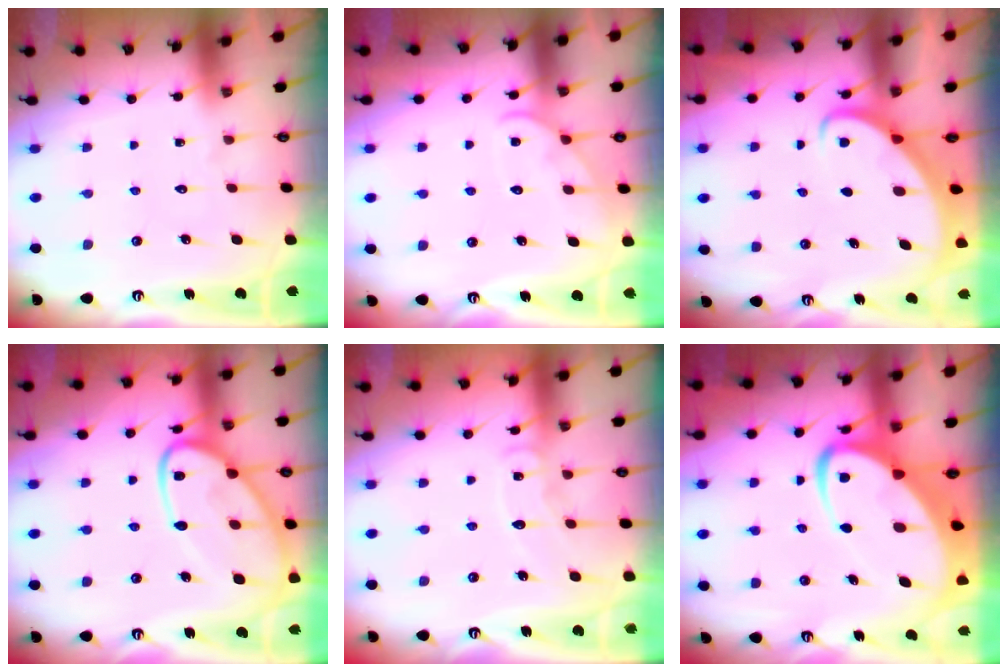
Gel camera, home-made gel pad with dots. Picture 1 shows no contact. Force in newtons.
{"total": 6.5, "press": 6.4, "slide": 0.8}
{"total": 2.5, "press": 2.5, "slide": 0.3}
{"total": 17.9, "press": 17.8, "slide": 1.6}
{"total": 7.6, "press": 7.6, "slide": 0.7}
{"total": 9.7, "press": 9.6, "slide": 1.1}